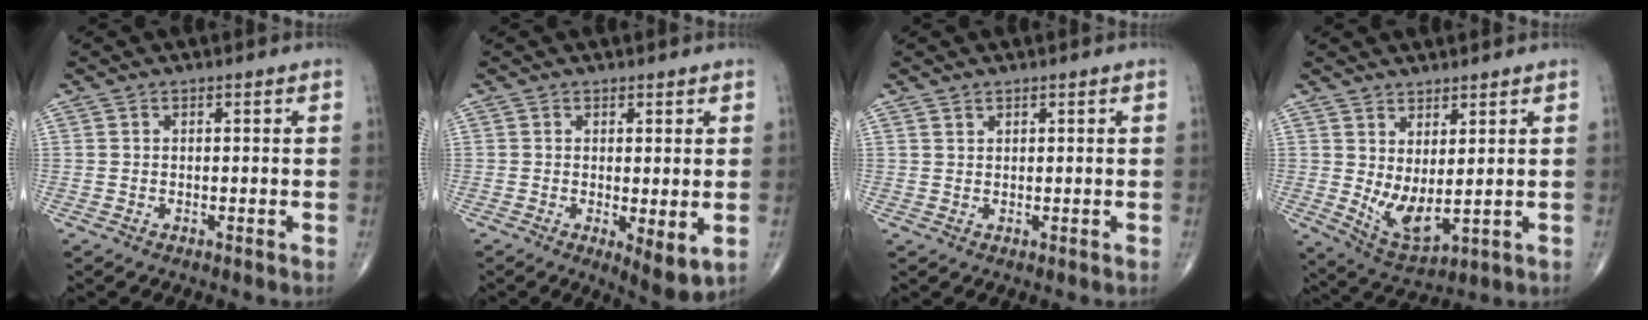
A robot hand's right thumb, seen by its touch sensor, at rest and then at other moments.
{"total": 5.5, "force": [-0.7, 1.7, 5.2], "torque": [-0.079, -0.020, -0.008]}
{"total": 0.8, "force": [0.7, 0.3, 0.1], "torque": [0.003, -0.005, 0.011]}
{"total": 7.6, "force": [1.2, 3.1, 6.9], "torque": [-0.122, -0.029, 0.038]}